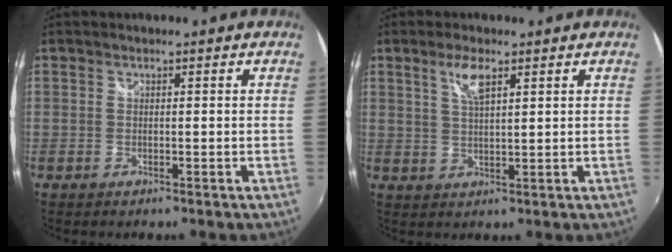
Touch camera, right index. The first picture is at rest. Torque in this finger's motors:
{"motor_torque": [0.10, 0.08, 0.14, 0.08]}